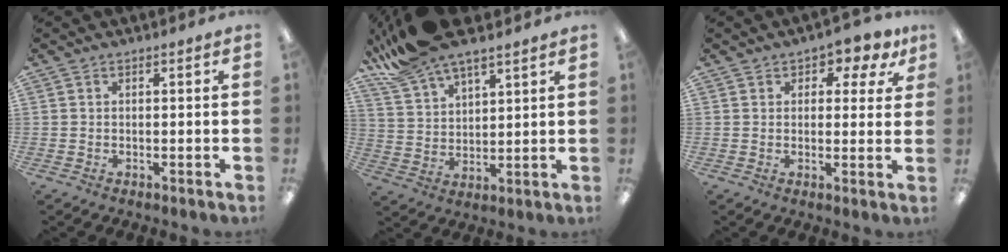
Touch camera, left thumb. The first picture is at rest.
{"total": 11.9, "force": [10.3, 3.2, 5.1], "torque": [-0.127, -0.046, 0.195]}
{"total": 4.3, "force": [2.5, 2.9, 2.0], "torque": [-0.017, -0.010, 0.039]}